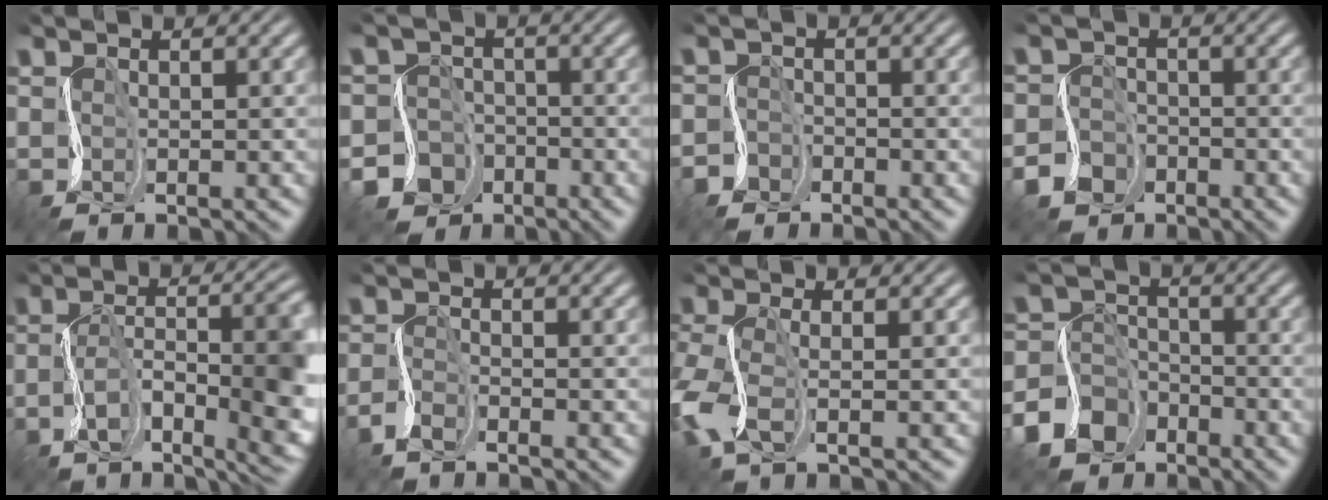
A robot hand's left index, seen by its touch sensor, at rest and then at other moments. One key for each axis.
{"total": 5.8, "fx": -3.4, "fy": 4.7, "fz": 0.4, "tx": 0.011, "ty": -0.008, "tz": -0.068}
{"total": 1.6, "fx": -1.2, "fy": 1.0, "fz": -0.3, "tx": 0.011, "ty": 0.002, "tz": -0.031}
{"total": 4.1, "fx": -2.5, "fy": 3.2, "fz": 0.8, "tx": -0.005, "ty": -0.004, "tz": -0.050}
{"total": 11.6, "fx": -3.0, "fy": 4.8, "fz": 10.1, "tx": -0.162, "ty": -0.012, "tz": -0.039}
{"total": 1.7, "fx": -1.5, "fy": 0.3, "fz": 0.8, "tx": -0.025, "ty": -0.001, "tz": -0.038}
{"total": 4.0, "fx": -1.0, "fy": 1.6, "fz": 3.5, "tx": -0.096, "ty": 0.002, "tz": -0.031}
{"total": 6.8, "fx": -4.5, "fy": 4.9, "fz": 1.3, "tx": -0.021, "ty": -0.010, "tz": -0.095}